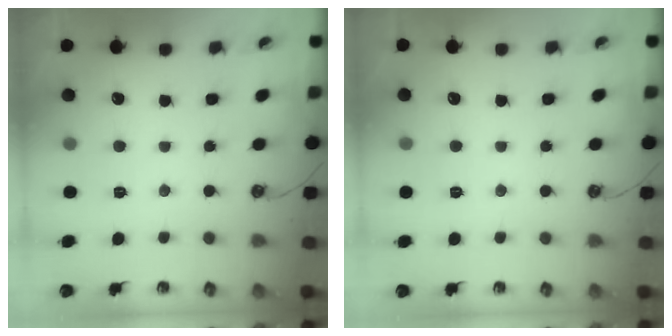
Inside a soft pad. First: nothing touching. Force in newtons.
{"total": 0.0}